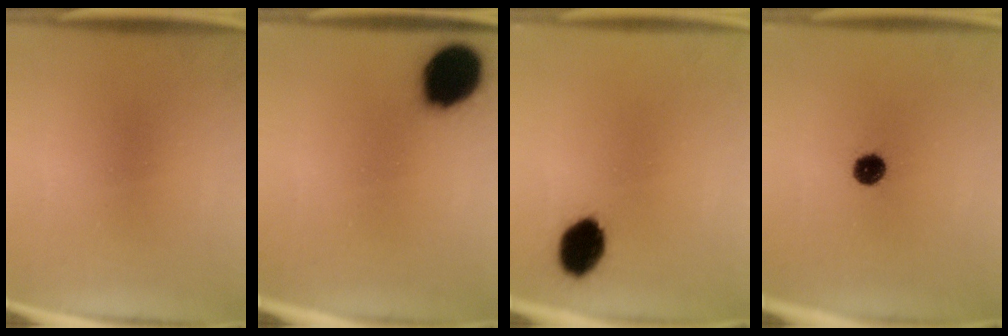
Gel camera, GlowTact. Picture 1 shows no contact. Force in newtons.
{"total": 14.1}
{"total": 8.9}
{"total": 5.2}